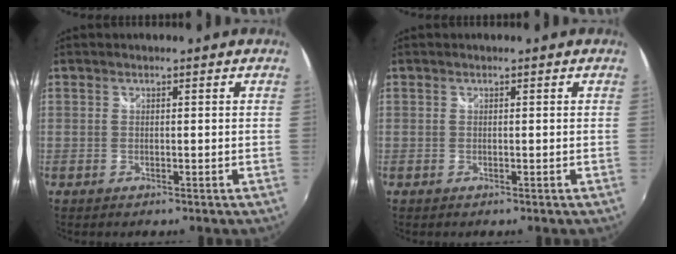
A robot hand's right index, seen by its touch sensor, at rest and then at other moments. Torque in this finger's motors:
{"motor_torque": [0.00, 0.00, 0.00, 0.00]}